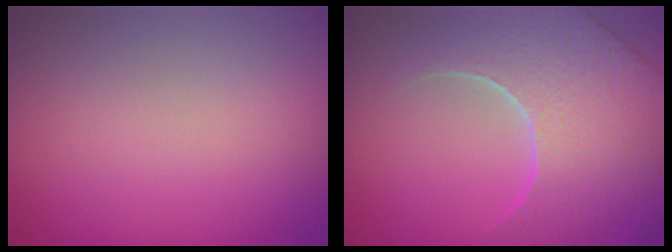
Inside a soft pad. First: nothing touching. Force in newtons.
{"total": 8.7, "press": 6.2, "slide": 6.2}